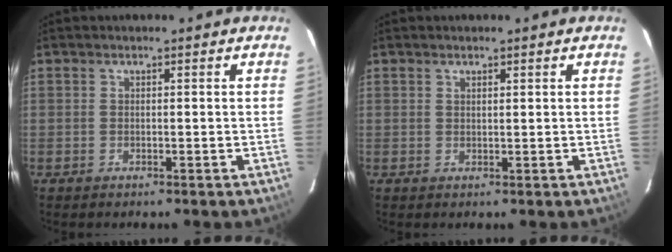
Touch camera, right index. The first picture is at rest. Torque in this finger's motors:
{"motor_torque": [-0.15, 0.12, 0.00, 0.00]}